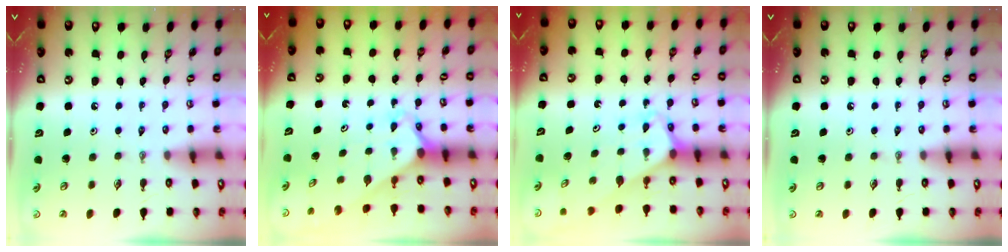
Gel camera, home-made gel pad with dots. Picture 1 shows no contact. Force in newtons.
{"total": 2.2, "press": 2.2, "slide": 0.1}
{"total": 3.1, "press": 3.1, "slide": 0.2}
{"total": 0.0}